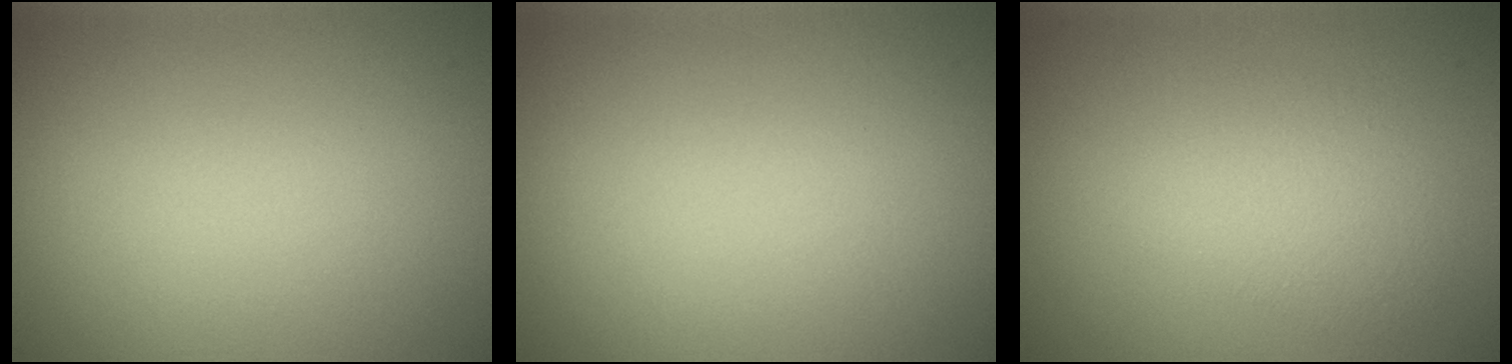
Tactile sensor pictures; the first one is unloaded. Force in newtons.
{"total": 0.0}
{"total": 3.0, "press": 3.0, "slide": 0.1}